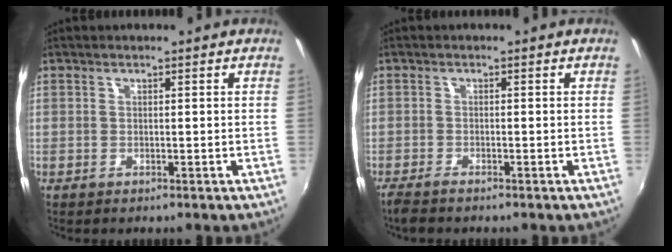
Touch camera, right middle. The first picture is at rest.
{"total": 3.0, "force": [-2.6, 0.4, 1.5], "torque": [-0.036, -0.015, -0.050]}